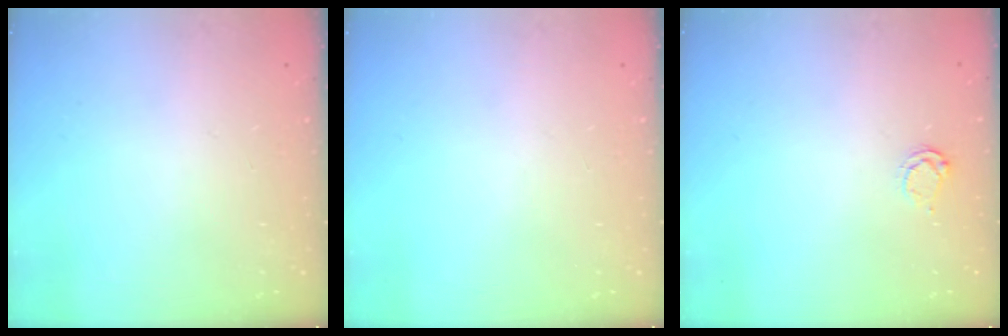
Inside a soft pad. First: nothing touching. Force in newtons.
{"total": 0.0}
{"total": 3.4, "press": 3.4, "slide": 0.4}